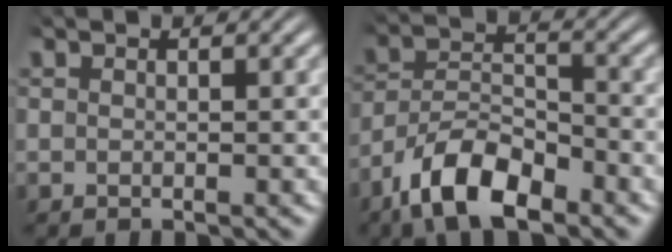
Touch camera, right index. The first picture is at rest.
{"total": 7.0, "force": [-4.2, 3.5, 4.3], "torque": [-0.066, -0.003, -0.075]}